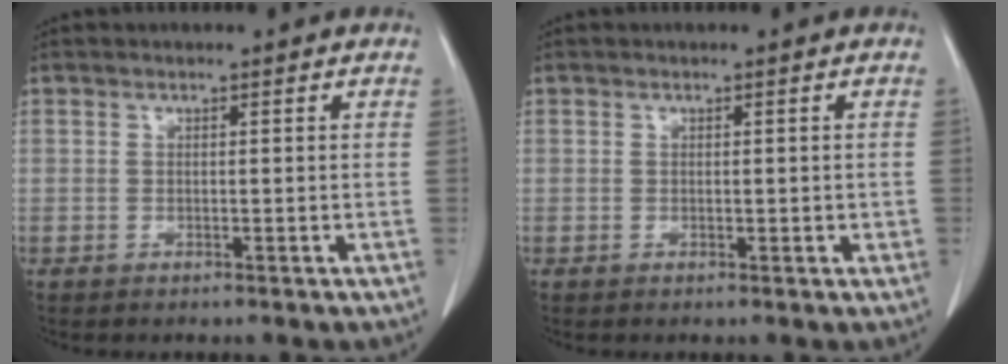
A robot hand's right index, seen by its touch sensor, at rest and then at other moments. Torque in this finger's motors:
{"motor_torque": [-0.02, 0.06, 0.05, 0.06]}